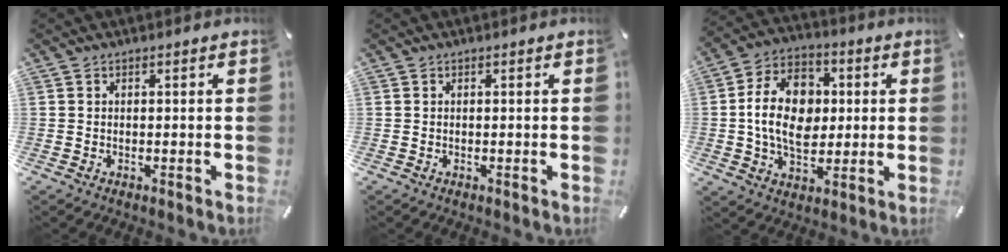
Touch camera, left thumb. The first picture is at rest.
{"total": 0.0}
{"total": 15.3, "force": [0.4, 11.3, 10.3], "torque": [-0.204, 0.018, 0.006]}